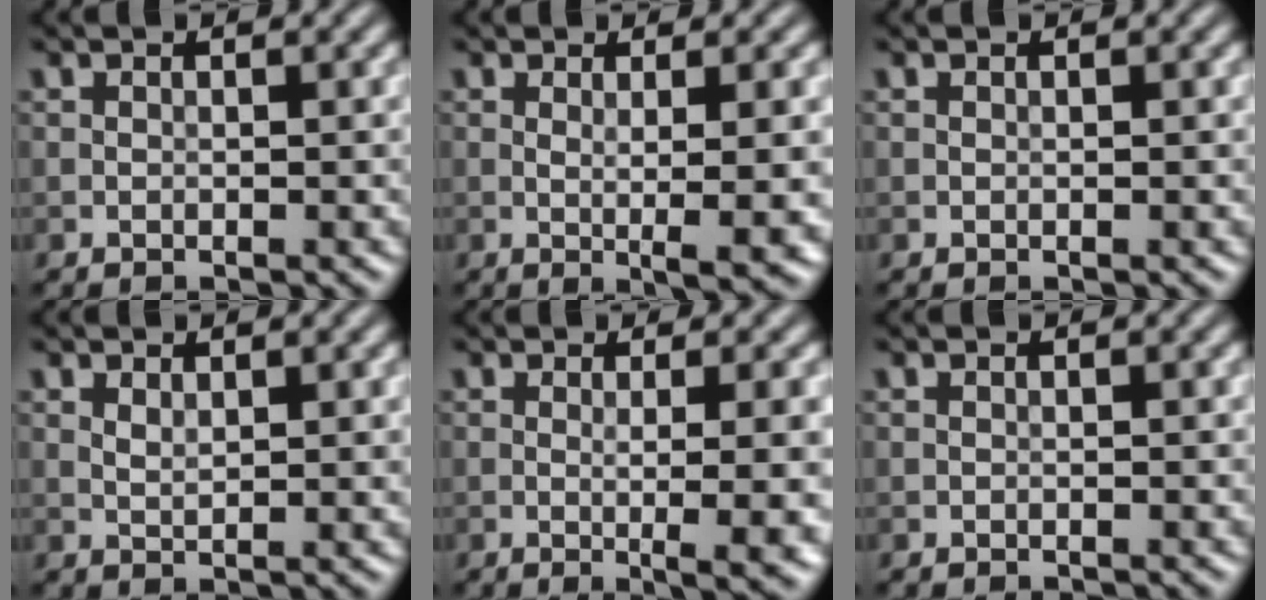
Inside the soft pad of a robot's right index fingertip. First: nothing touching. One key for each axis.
{"total": 4.6, "fx": 0.0, "fy": 0.8, "fz": 4.5, "tx": -0.065, "ty": -0.006, "tz": 0.004}
{"total": 0.0}
{"total": 1.3, "fx": 0.8, "fy": 0.5, "fz": 1.0, "tx": -0.022, "ty": -0.002, "tz": 0.018}
{"total": 6.2, "fx": -0.6, "fy": 1.4, "fz": 6.0, "tx": -0.080, "ty": -0.009, "tz": -0.003}
{"total": 0.0}